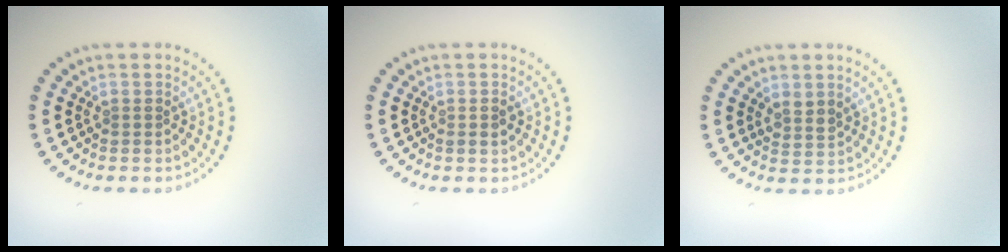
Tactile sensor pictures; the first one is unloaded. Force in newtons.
{"total": 1.0, "press": 1.0, "slide": 0.3}
{"total": 1.4, "press": 1.2, "slide": 0.6}